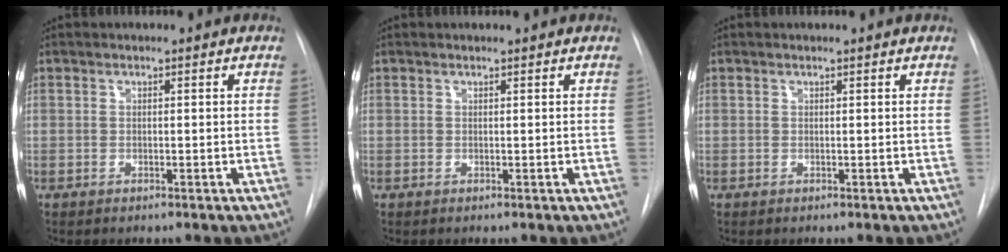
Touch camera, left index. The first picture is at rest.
{"total": 0.9, "force": [0.9, 0.0, 0.1], "torque": [-0.007, 0.008, 0.013]}
{"total": 0.9, "force": [0.9, 0.0, 0.1], "torque": [-0.008, 0.004, 0.010]}